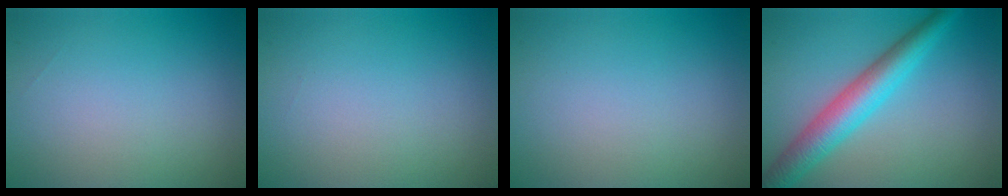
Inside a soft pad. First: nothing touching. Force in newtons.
{"total": 0.0}
{"total": 0.0}
{"total": 5.6, "press": 5.6, "slide": 0.2}